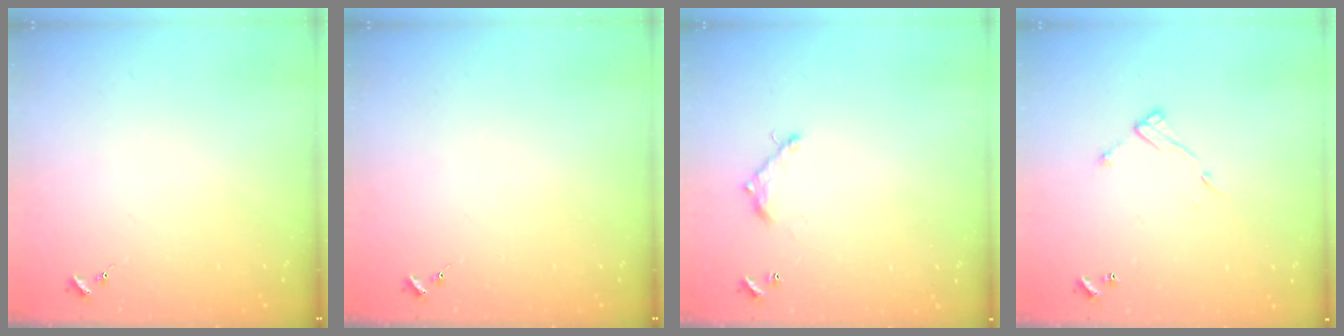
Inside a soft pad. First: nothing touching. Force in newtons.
{"total": 0.0}
{"total": 7.3, "press": 7.3, "slide": 0.6}
{"total": 7.9, "press": 7.9, "slide": 0.3}